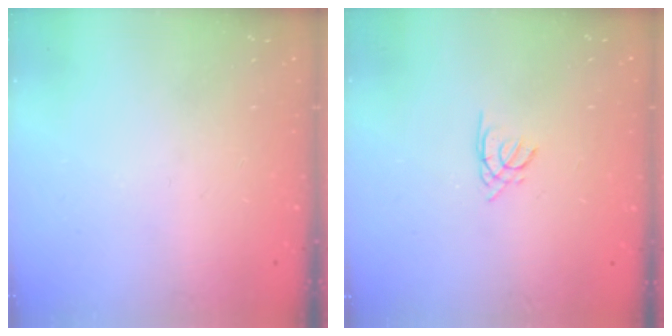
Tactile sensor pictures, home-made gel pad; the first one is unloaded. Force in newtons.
{"total": 1.4, "press": 1.3, "slide": 0.3}